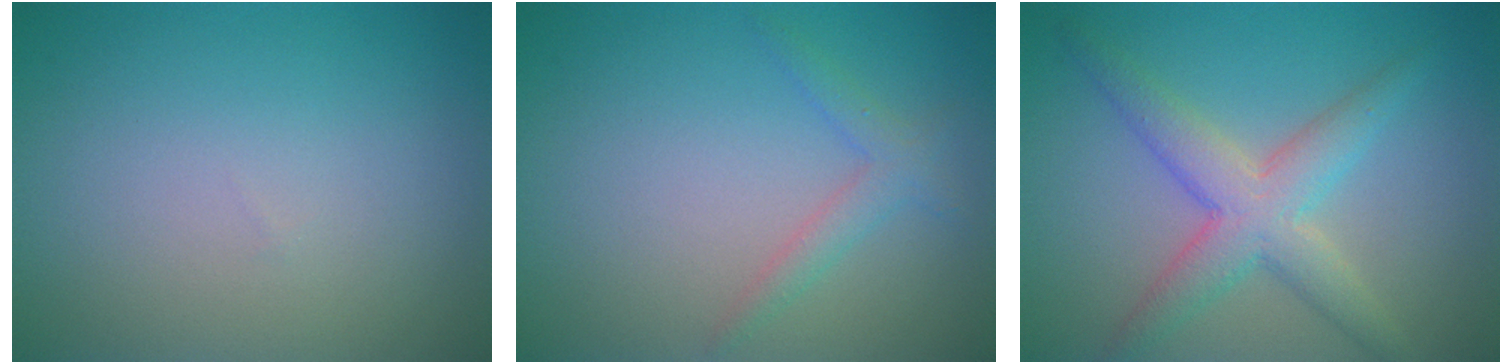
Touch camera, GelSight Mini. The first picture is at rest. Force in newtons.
{"total": 1.8, "press": 1.8, "slide": 0.1}
{"total": 4.7, "press": 4.7, "slide": 0.1}